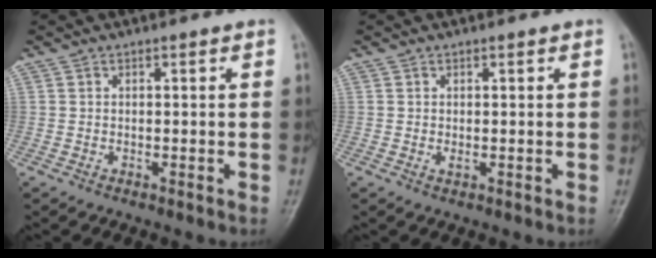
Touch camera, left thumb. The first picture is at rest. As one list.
[{"total": 0.9, "force": [0.1, 0.5, 0.7], "torque": [-0.011, -0.002, 0.004]}]